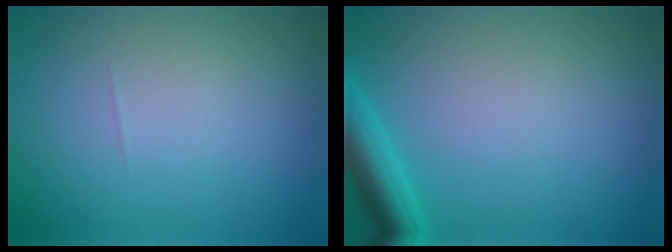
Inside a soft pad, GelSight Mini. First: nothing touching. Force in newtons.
{"total": 3.5, "press": 3.5, "slide": 0.2}